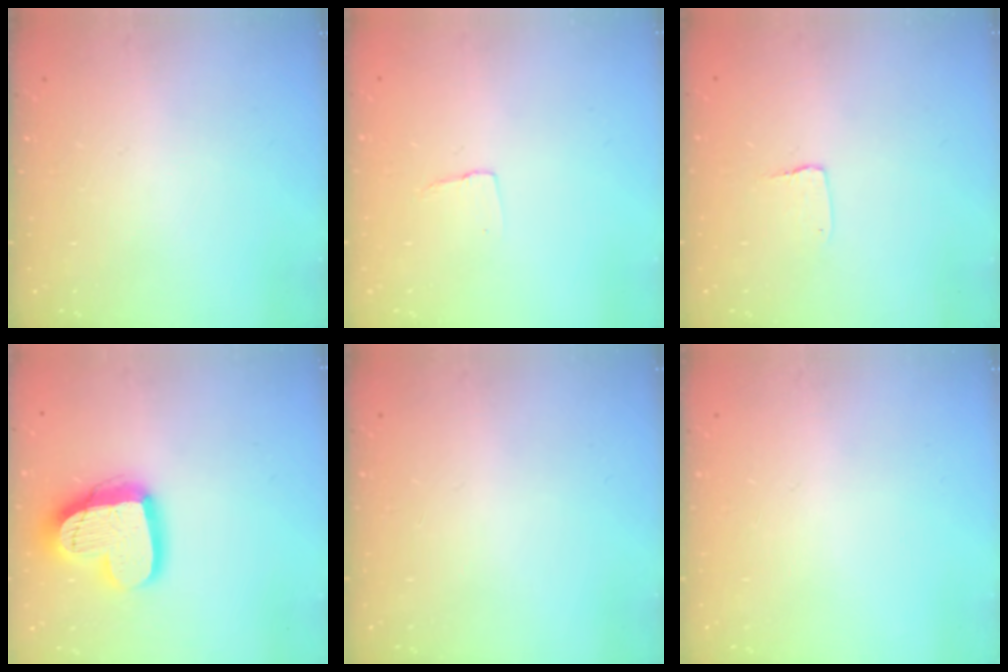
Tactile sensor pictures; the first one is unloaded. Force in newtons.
{"total": 3.8, "press": 3.8, "slide": 0.3}
{"total": 3.5, "press": 3.4, "slide": 0.3}
{"total": 18.4, "press": 18.3, "slide": 1.6}
{"total": 0.0}
{"total": 0.0}